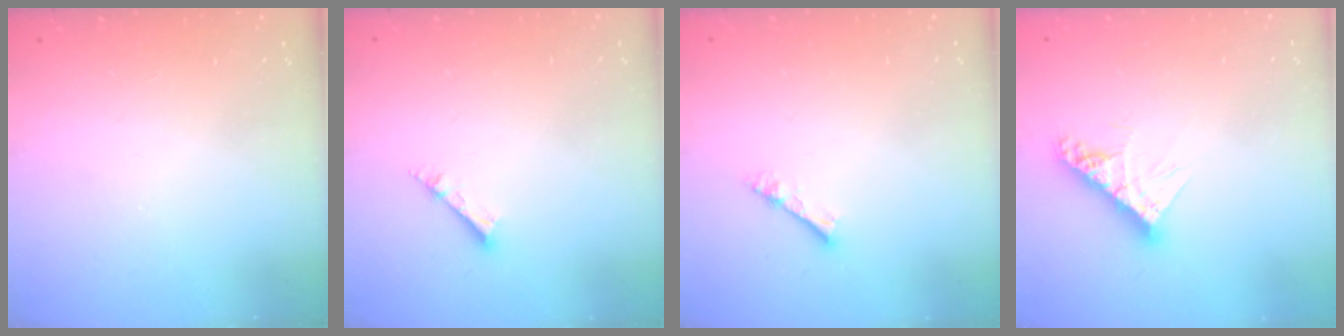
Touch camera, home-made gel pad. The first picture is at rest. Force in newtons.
{"total": 2.5, "press": 2.5, "slide": 0.1}
{"total": 2.3, "press": 2.3, "slide": 0.3}
{"total": 9.6, "press": 9.6, "slide": 0.7}